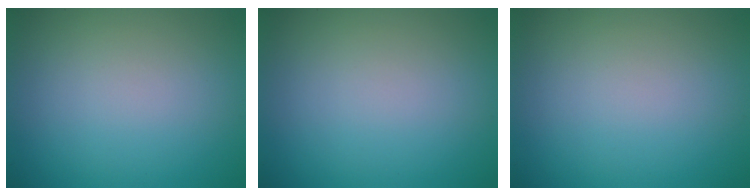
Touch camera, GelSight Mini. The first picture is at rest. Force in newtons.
{"total": 0.0}
{"total": 0.0}